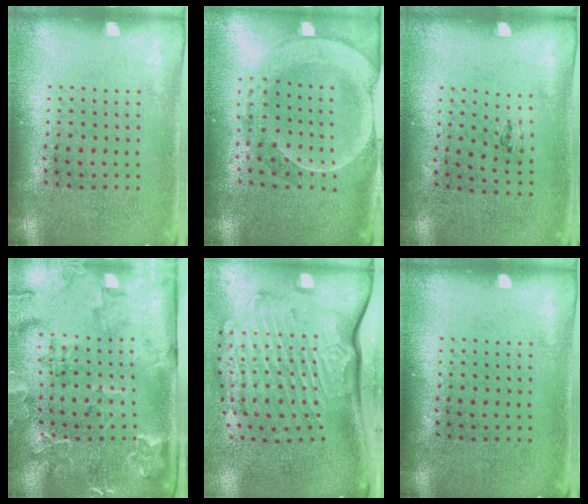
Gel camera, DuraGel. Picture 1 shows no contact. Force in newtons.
{"total": 2.2, "press": 2.0, "slide": 0.9}
{"total": 0.5, "press": 0.2, "slide": 0.5}
{"total": 2.3, "press": 2.3, "slide": 0.1}
{"total": 3.6, "press": 2.3, "slide": 2.7}
{"total": 0.0}